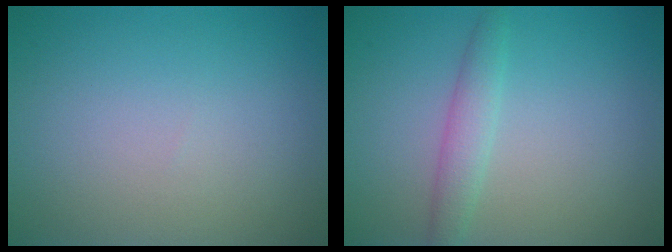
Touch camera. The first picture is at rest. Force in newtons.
{"total": 2.1, "press": 2.1, "slide": 0.1}